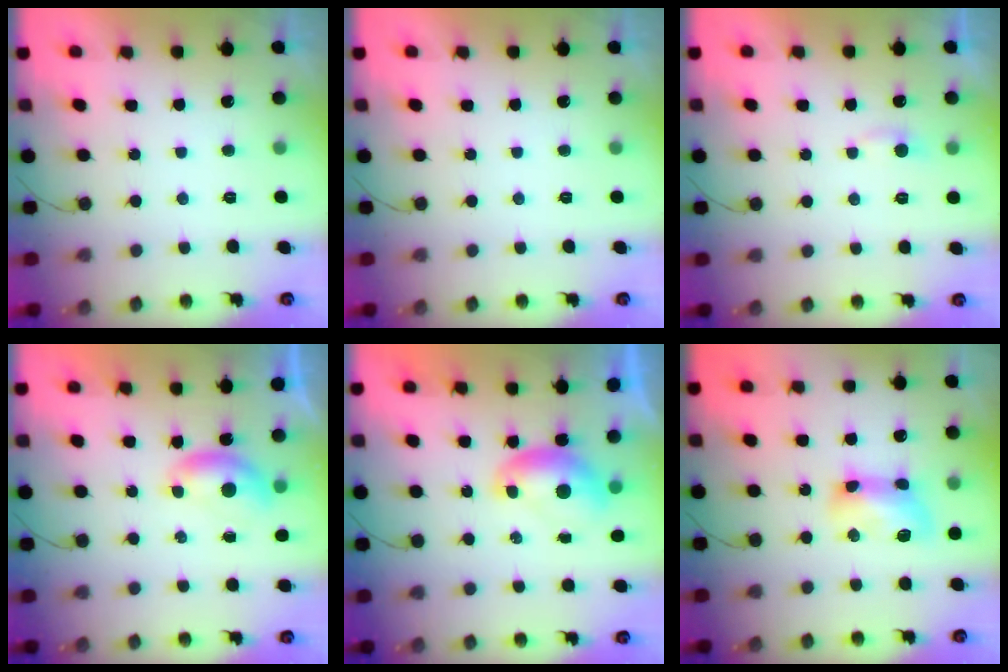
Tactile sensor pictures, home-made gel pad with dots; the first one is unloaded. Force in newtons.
{"total": 0.0}
{"total": 3.0, "press": 3.0, "slide": 0.3}
{"total": 5.2, "press": 5.2, "slide": 0.7}
{"total": 7.0, "press": 7.0, "slide": 0.1}
{"total": 10.1, "press": 10.0, "slide": 0.5}